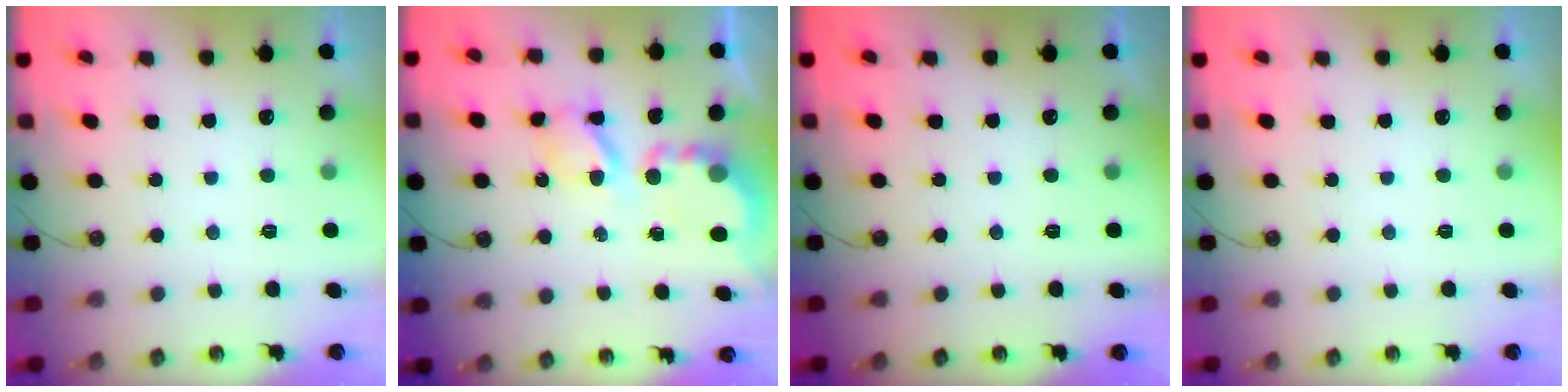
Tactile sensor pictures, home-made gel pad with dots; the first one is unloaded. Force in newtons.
{"total": 6.8, "press": 6.8, "slide": 0.5}
{"total": 0.0}
{"total": 0.0}